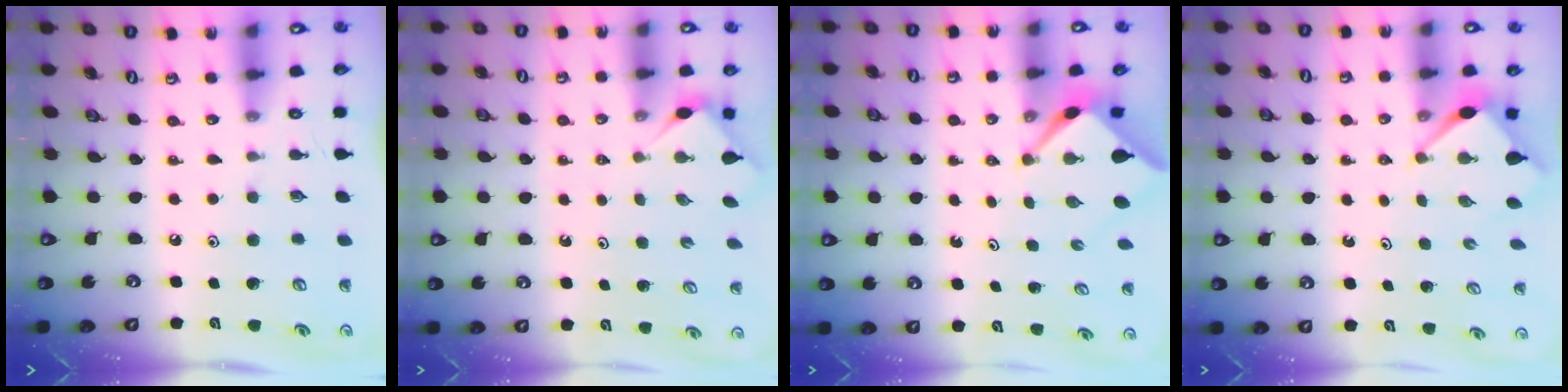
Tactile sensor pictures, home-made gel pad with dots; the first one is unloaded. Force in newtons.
{"total": 2.5, "press": 2.4, "slide": 0.5}
{"total": 2.5, "press": 2.5, "slide": 0.2}
{"total": 3.5, "press": 3.5, "slide": 0.3}